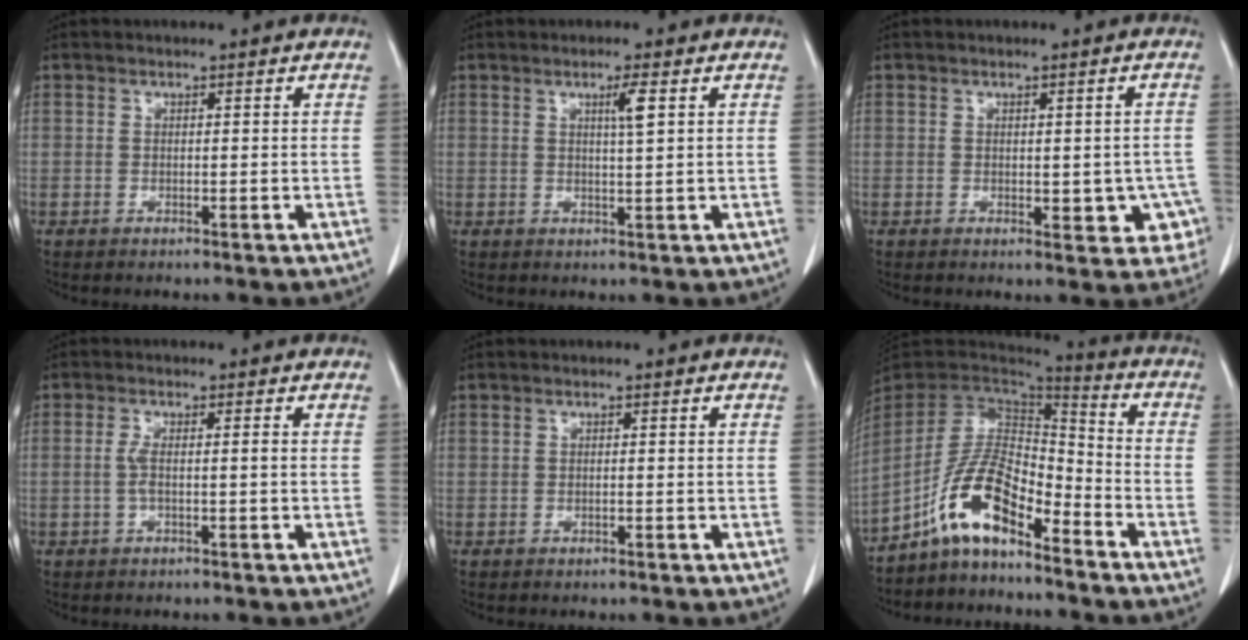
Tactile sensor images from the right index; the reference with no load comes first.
{"total": 2.6, "force": [1.0, -0.3, 2.4], "torque": [-0.043, -0.004, 0.018]}
{"total": 6.1, "force": [-1.2, 3.1, 5.1], "torque": [-0.035, 0.007, -0.009]}
{"total": 2.2, "force": [-0.3, 0.2, 2.2], "torque": [-0.048, 0.004, -0.007]}
{"total": 0.0}
{"total": 10.9, "force": [-6.9, 3.5, 7.7], "torque": [-0.163, 0.022, -0.130]}